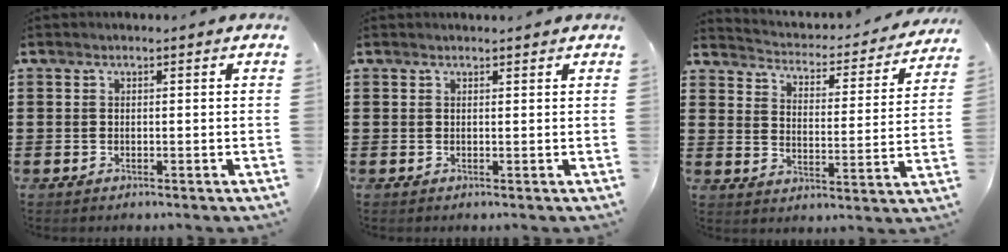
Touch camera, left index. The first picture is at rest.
{"total": 0.6, "force": [0.6, 0.0, 0.2], "torque": [-0.006, -0.001, 0.013]}
{"total": 2.6, "force": [2.5, 0.2, 0.1], "torque": [-0.025, -0.030, 0.033]}